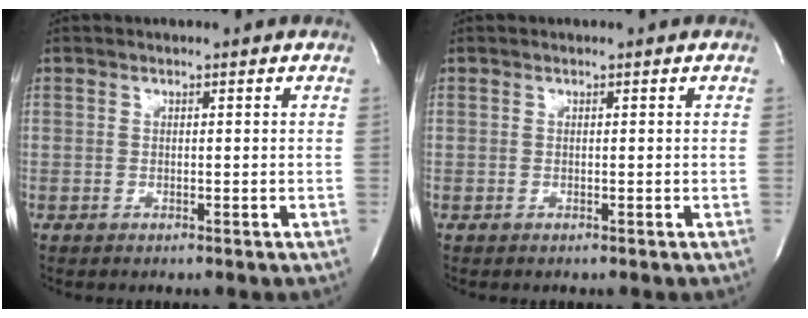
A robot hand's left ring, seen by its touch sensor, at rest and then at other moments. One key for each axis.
{"total": 0.0}